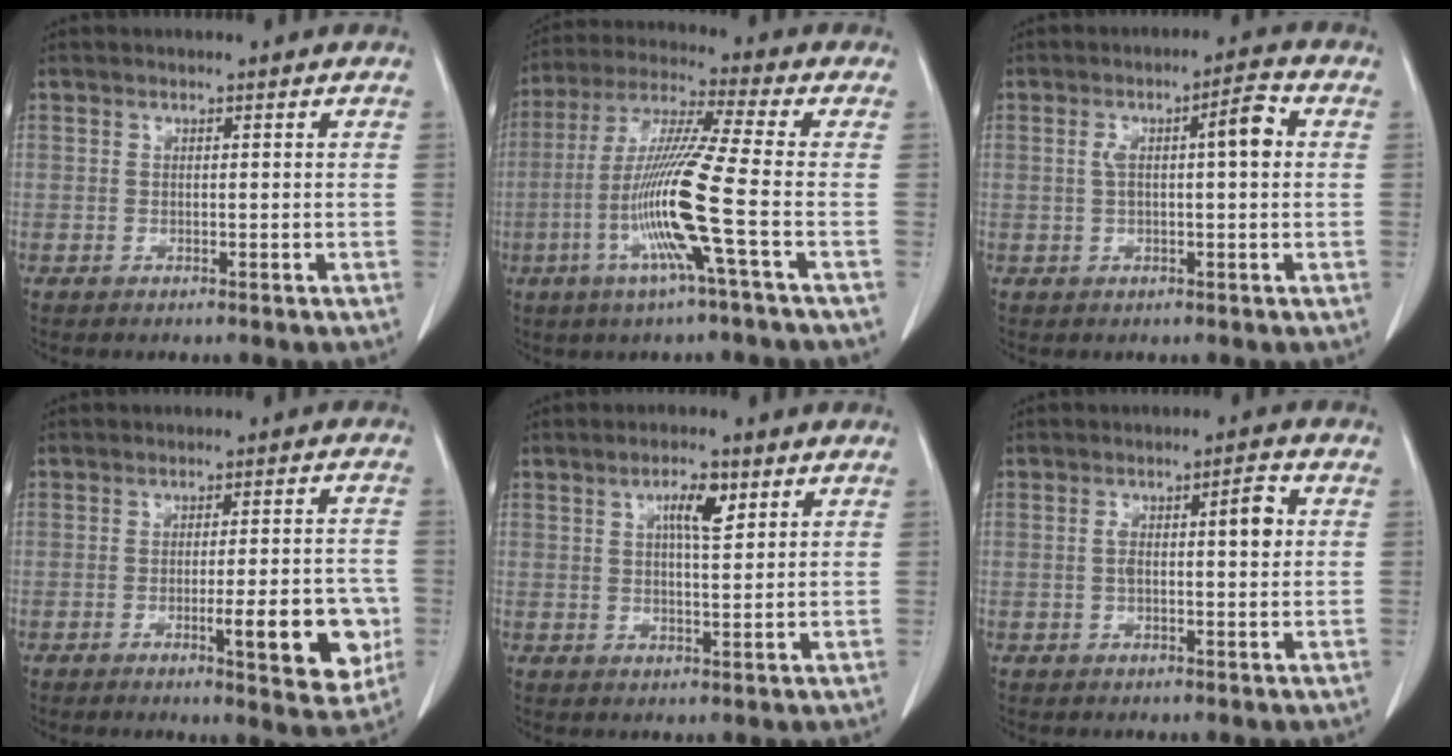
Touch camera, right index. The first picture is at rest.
{"total": 13.6, "force": [-3.8, -1.7, 12.9], "torque": [-0.263, -0.012, -0.084]}
{"total": 6.1, "force": [0.9, 0.9, 6.0], "torque": [-0.101, 0.023, 0.014]}
{"total": 10.4, "force": [-3.0, 2.1, 9.7], "torque": [-0.112, 0.000, -0.032]}
{"total": 4.8, "force": [2.1, 1.2, 4.2], "torque": [-0.074, 0.001, 0.036]}
{"total": 5.4, "force": [0.8, 1.2, 5.2], "torque": [-0.091, 0.019, 0.013]}